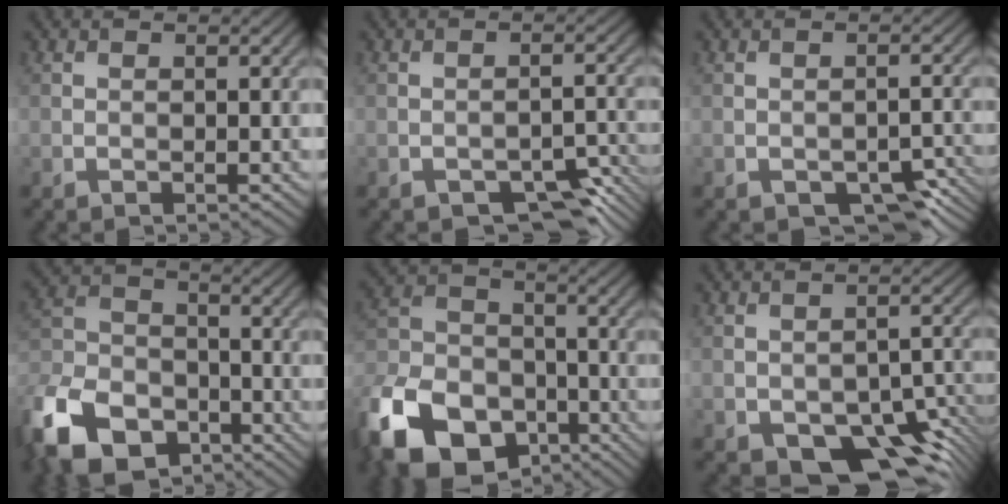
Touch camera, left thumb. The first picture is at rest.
{"total": 4.7, "force": [-3.3, 1.9, 2.8], "torque": [-0.032, 0.002, -0.042]}
{"total": 4.8, "force": [-2.9, 2.2, 3.1], "torque": [-0.036, -0.002, -0.033]}
{"total": 13.8, "force": [-8.7, 8.3, 6.8], "torque": [-0.179, -0.036, -0.177]}
{"total": 16.4, "force": [-9.4, 10.7, 8.2], "torque": [-0.215, -0.037, -0.184]}
{"total": 11.0, "force": [-6.4, 5.6, 7.0], "torque": [-0.102, -0.010, -0.092]}